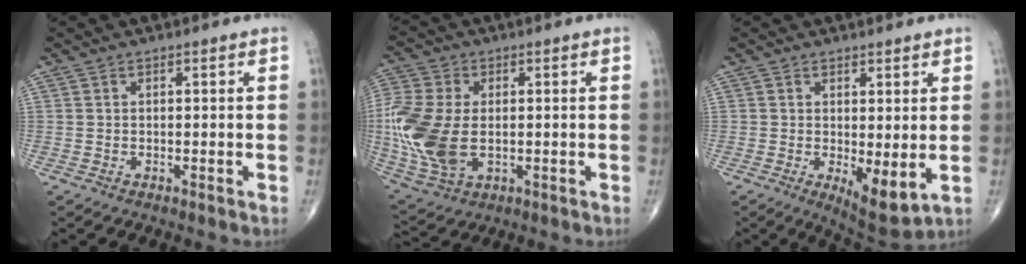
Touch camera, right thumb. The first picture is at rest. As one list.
[{"total": 18.0, "force": [-1.2, 11.2, 14.0], "torque": [-0.346, -0.015, -0.011]}, {"total": 6.8, "force": [-0.6, 2.5, 6.3], "torque": [-0.087, -0.021, 0.000]}]